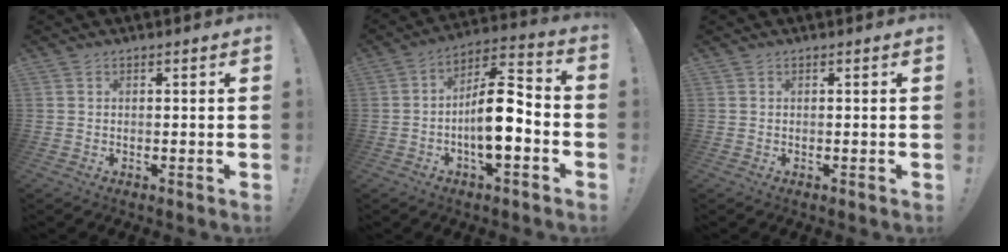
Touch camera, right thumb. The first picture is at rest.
{"total": 14.3, "force": [-3.4, 5.0, 13.0], "torque": [-0.219, 0.017, -0.053]}
{"total": 0.0}